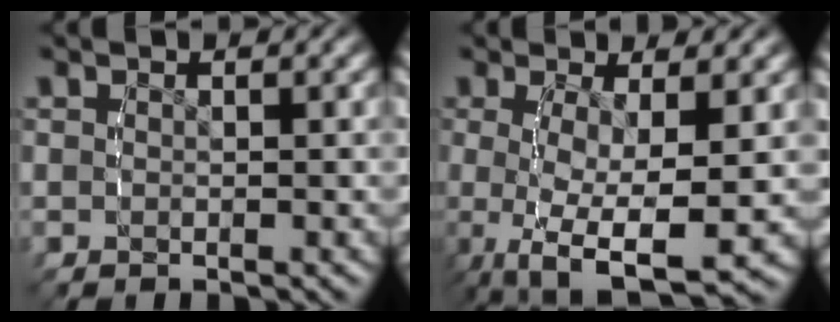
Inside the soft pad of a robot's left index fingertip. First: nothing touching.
{"total": 8.4, "force": [-2.7, 4.0, 6.9], "torque": [-0.159, -0.052, -0.011]}